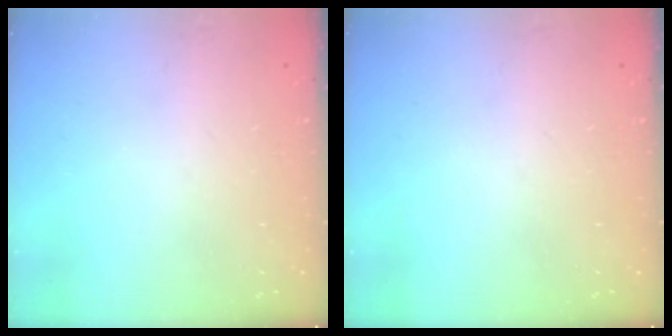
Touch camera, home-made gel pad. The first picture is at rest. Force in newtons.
{"total": 0.0}